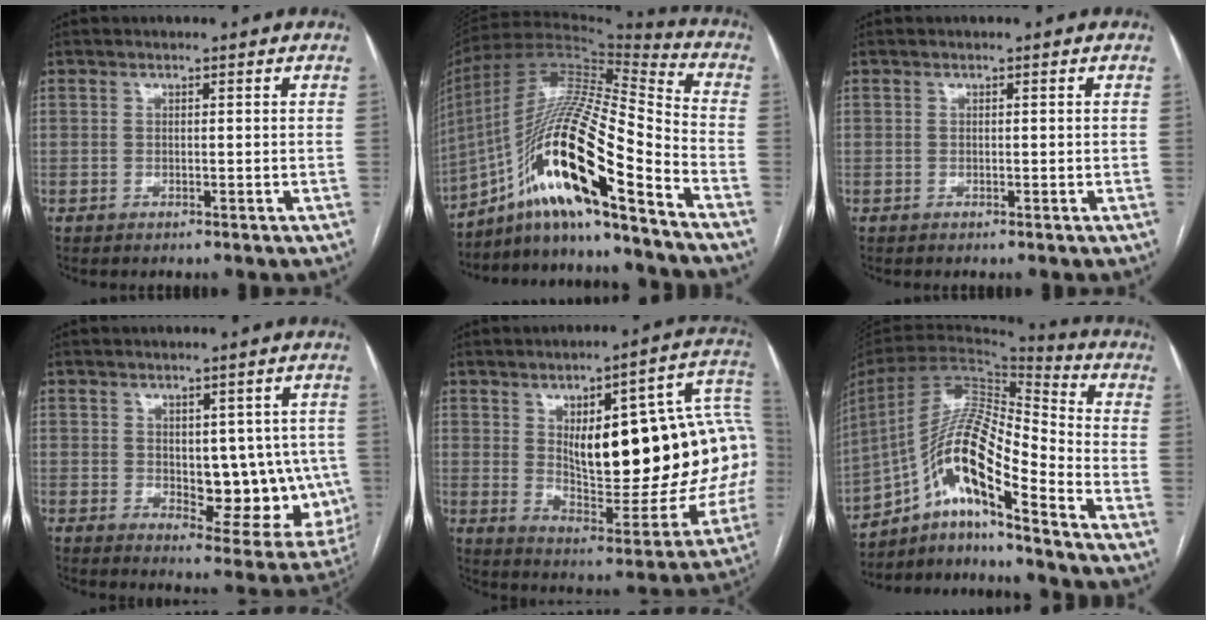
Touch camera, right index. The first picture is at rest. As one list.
[{"total": 21.9, "force": [-12.5, 1.8, 17.9], "torque": [-0.363, -0.002, -0.225]}, {"total": 0.0}, {"total": 11.9, "force": [-0.3, 5.9, 10.3], "torque": [-0.109, 0.007, 0.017]}, {"total": 25.8, "force": [3.4, 8.6, 24.1], "torque": [-0.275, 0.034, 0.063]}, {"total": 16.7, "force": [-9.8, 2.0, 13.5], "torque": [-0.255, 0.016, -0.172]}]